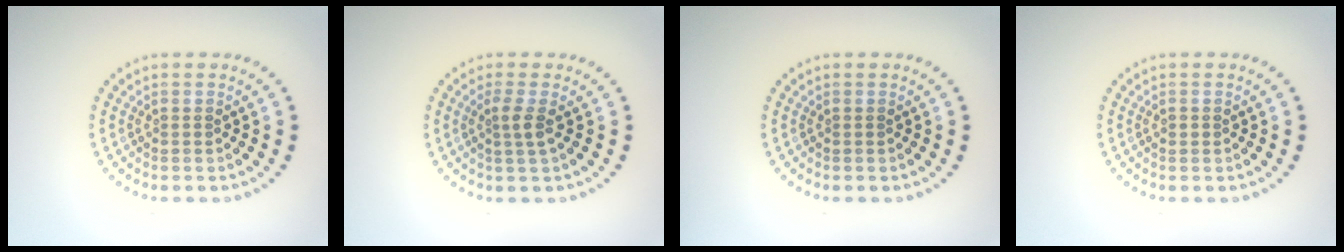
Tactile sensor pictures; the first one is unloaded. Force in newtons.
{"total": 1.8, "press": 1.3, "slide": 1.2}
{"total": 0.0}
{"total": 0.7, "press": 0.7, "slide": 0.1}